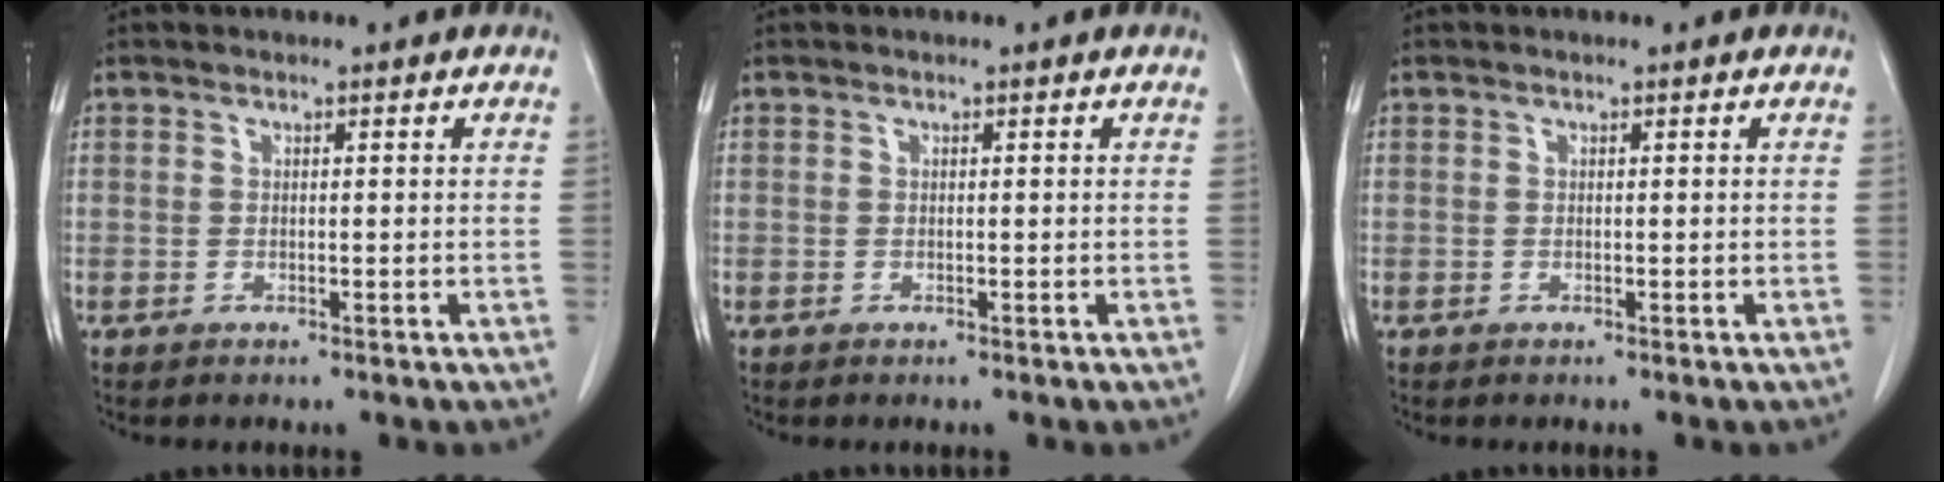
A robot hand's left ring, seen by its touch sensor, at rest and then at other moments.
{"total": 0.0}
{"total": 0.0}